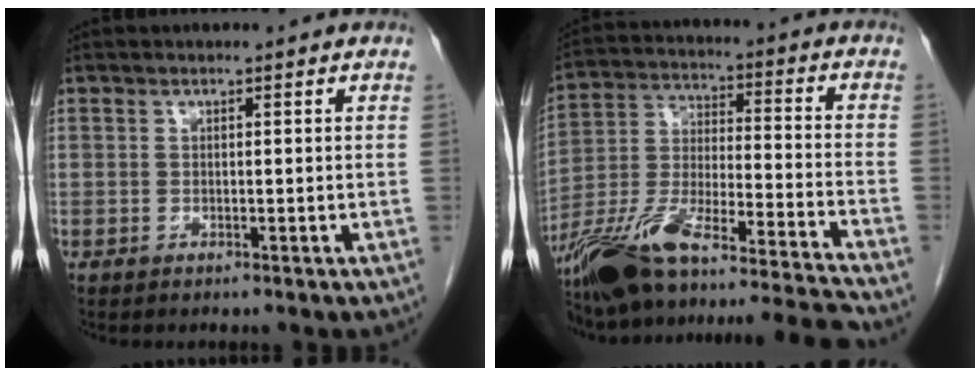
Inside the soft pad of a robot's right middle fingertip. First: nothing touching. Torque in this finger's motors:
{"motor_torque": [1.10, -1.04, 0.58, 0.19]}